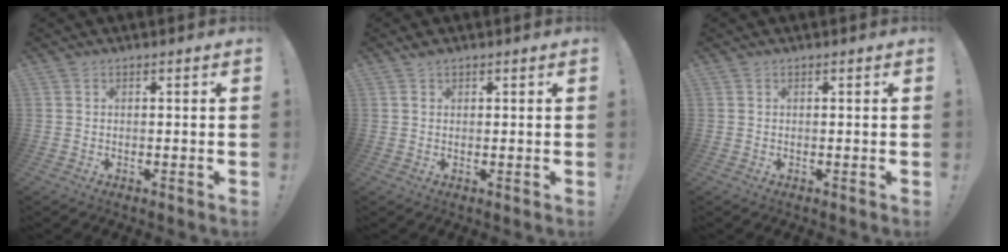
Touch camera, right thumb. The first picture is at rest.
{"total": 1.1, "force": [0.9, 0.6, 0.4], "torque": [-0.007, 0.001, 0.016]}
{"total": 0.0}